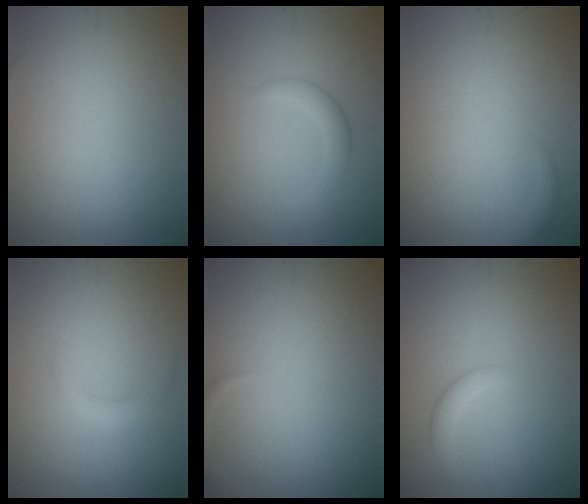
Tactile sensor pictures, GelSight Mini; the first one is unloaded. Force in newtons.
{"total": 1.8, "press": 1.8, "slide": 0.1}
{"total": 0.9, "press": 0.9, "slide": 0.1}
{"total": 1.1, "press": 1.1, "slide": 0.1}
{"total": 0.7, "press": 0.7, "slide": 0.1}
{"total": 1.4, "press": 1.3, "slide": 0.1}